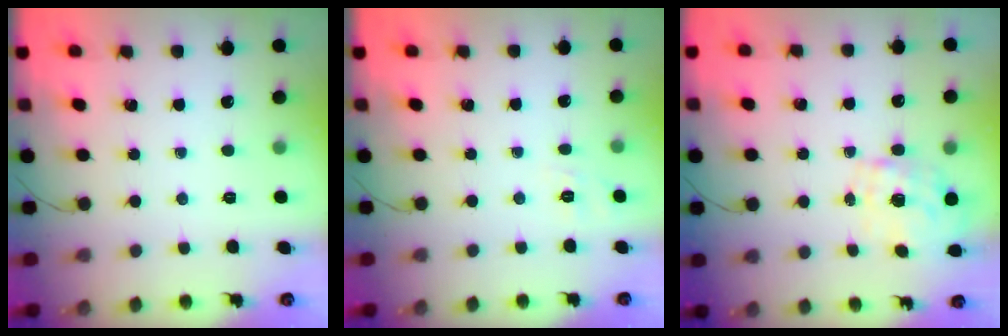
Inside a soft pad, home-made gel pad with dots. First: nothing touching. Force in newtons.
{"total": 2.9, "press": 2.4, "slide": 1.7}
{"total": 1.6, "press": 1.4, "slide": 0.8}